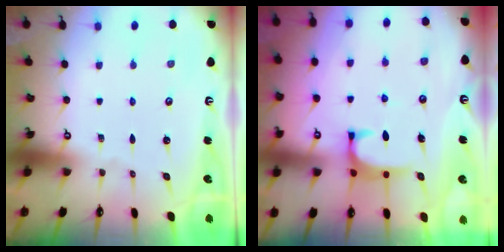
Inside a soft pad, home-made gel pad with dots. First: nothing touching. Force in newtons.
{"total": 2.7, "press": 2.6, "slide": 0.7}